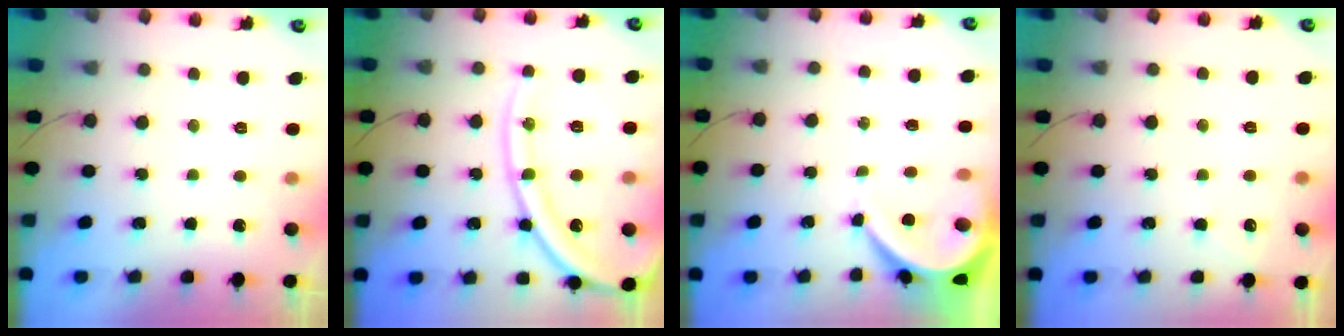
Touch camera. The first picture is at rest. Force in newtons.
{"total": 17.2, "press": 17.0, "slide": 2.4}
{"total": 6.4, "press": 6.4, "slide": 0.5}
{"total": 2.7, "press": 2.7, "slide": 0.5}